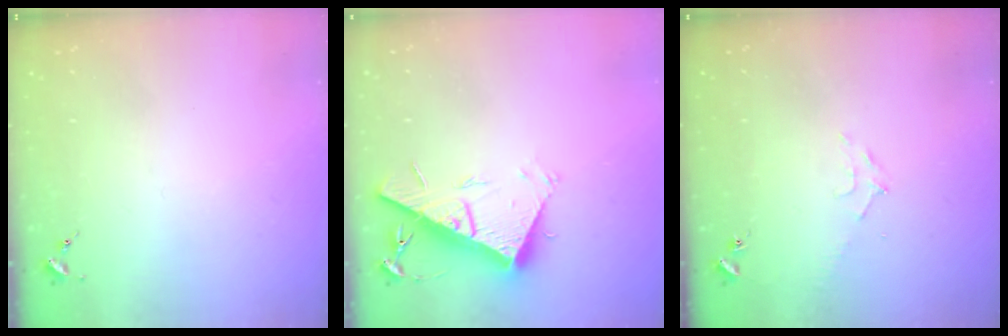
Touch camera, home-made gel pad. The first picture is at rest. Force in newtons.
{"total": 17.5, "press": 17.5, "slide": 0.4}
{"total": 6.6, "press": 6.6, "slide": 0.8}